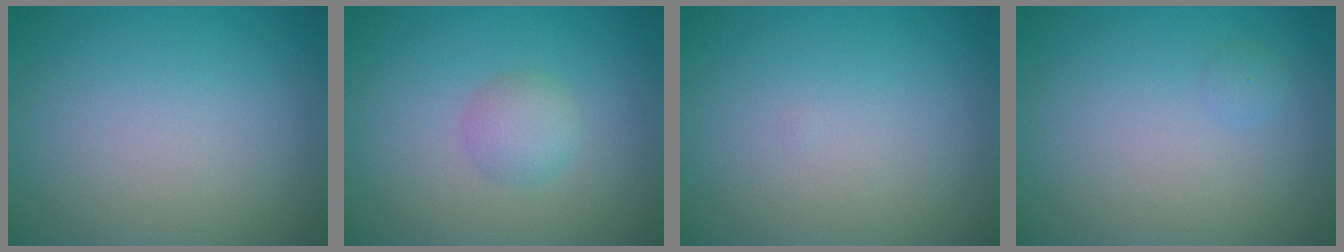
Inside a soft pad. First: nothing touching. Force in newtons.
{"total": 2.0, "press": 2.0, "slide": 0.1}
{"total": 0.0}
{"total": 0.7, "press": 0.7, "slide": 0.1}